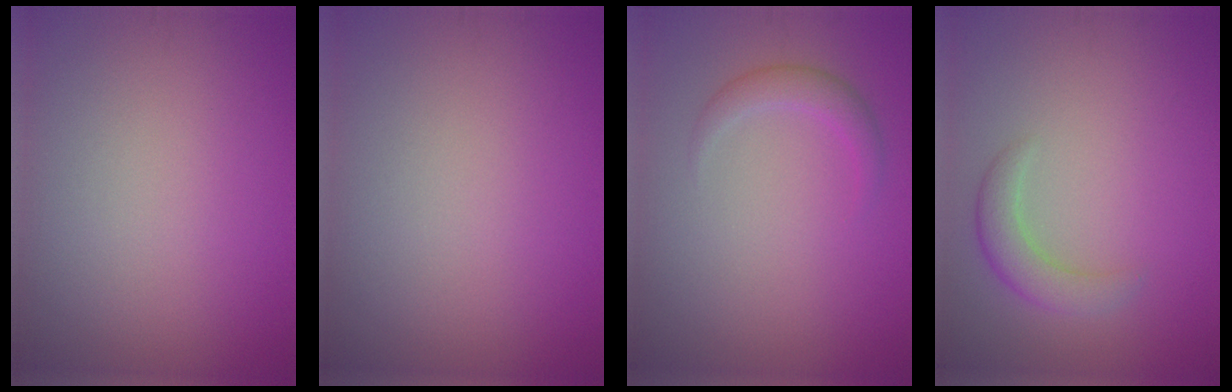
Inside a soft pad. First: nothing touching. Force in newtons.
{"total": 0.0}
{"total": 1.8, "press": 1.8, "slide": 0.1}
{"total": 2.7, "press": 2.6, "slide": 0.2}